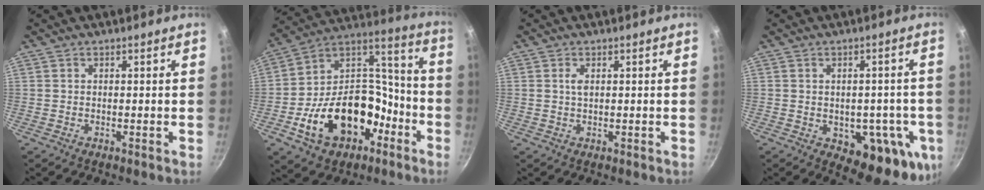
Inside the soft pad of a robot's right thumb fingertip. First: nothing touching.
{"total": 23.8, "force": [-9.7, 16.0, 14.7], "torque": [-0.210, 0.091, -0.148]}
{"total": 1.6, "force": [0.4, 0.8, 1.3], "torque": [-0.024, 0.001, 0.007]}
{"total": 15.6, "force": [-4.1, 8.4, 12.5], "torque": [-0.103, -0.010, -0.043]}